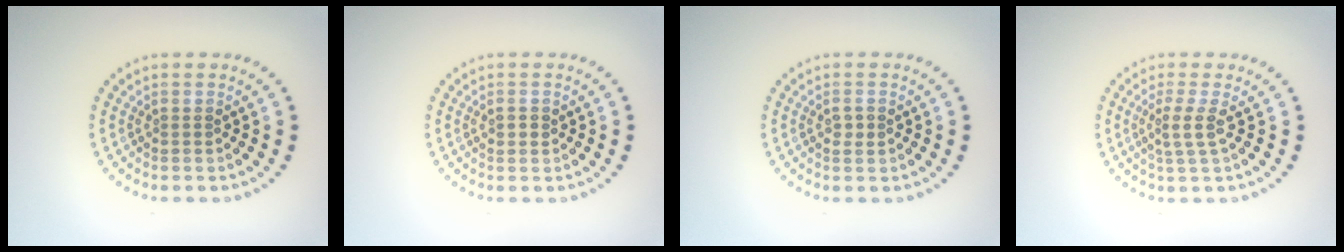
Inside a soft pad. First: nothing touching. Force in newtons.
{"total": 1.1, "press": 1.0, "slide": 0.4}
{"total": 1.1, "press": 1.1, "slide": 0.2}
{"total": 2.1, "press": 1.6, "slide": 1.4}